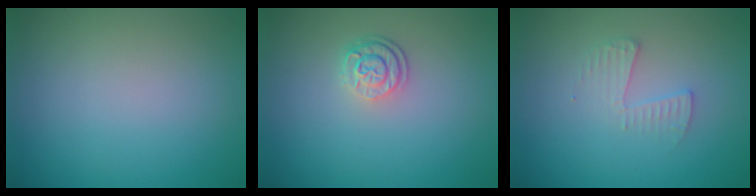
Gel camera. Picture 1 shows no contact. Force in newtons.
{"total": 2.5, "press": 1.9, "slide": 1.6}
{"total": 1.6, "press": 1.6, "slide": 0.1}